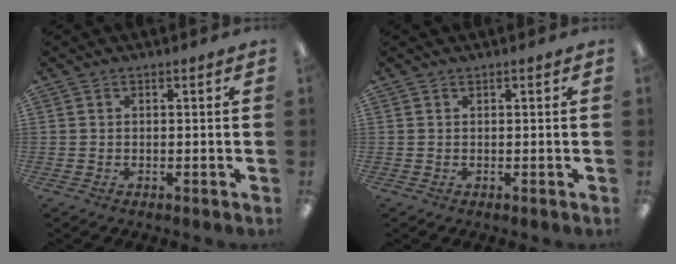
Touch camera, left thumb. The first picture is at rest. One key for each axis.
{"total": 0.0}